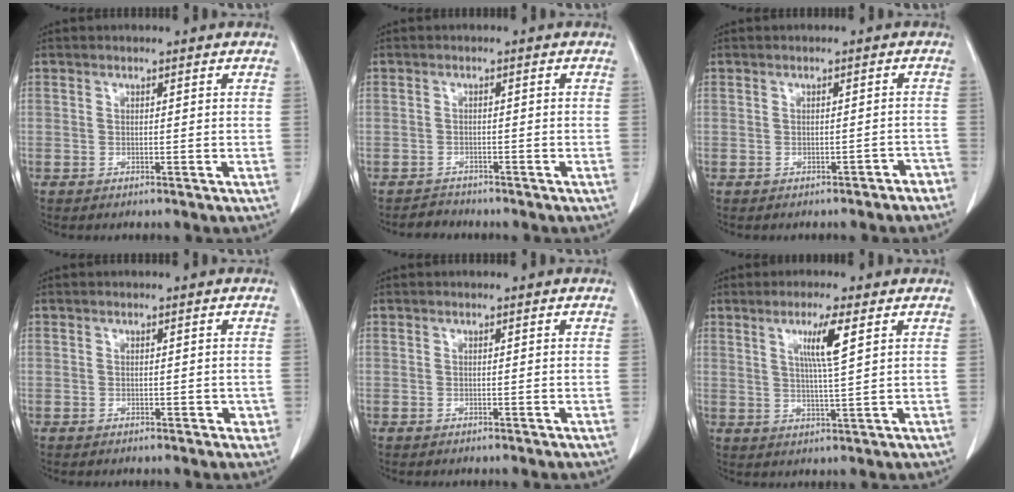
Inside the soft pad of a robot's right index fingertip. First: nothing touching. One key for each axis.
{"total": 1.7, "fx": -1.5, "fy": 0.5, "fz": -0.6, "tx": 0.010, "ty": -0.002, "tz": -0.026}
{"total": 3.5, "fx": -2.9, "fy": 1.3, "fz": 1.5, "tx": -0.010, "ty": 0.003, "tz": -0.028}
{"total": 1.5, "fx": -0.2, "fy": 1.0, "fz": 1.0, "tx": -0.007, "ty": 0.001, "tz": -0.001}
{"total": 0.0}
{"total": 5.7, "fx": 2.3, "fy": -0.5, "fz": 5.2, "tx": -0.094, "ty": -0.005, "tz": 0.041}